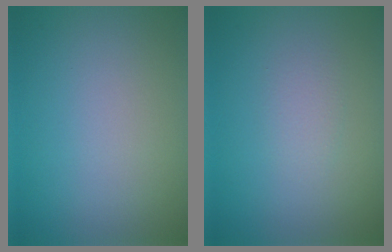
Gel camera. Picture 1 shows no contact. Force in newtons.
{"total": 1.1, "press": 1.1, "slide": 0.1}